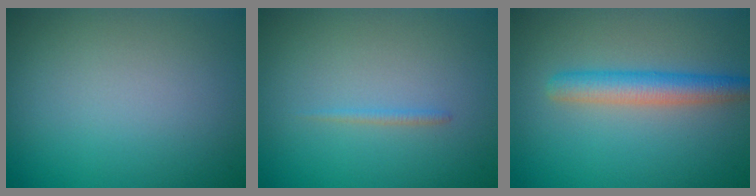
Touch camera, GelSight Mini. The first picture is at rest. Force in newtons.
{"total": 0.6, "press": 0.6, "slide": 0.0}
{"total": 3.5, "press": 3.5, "slide": 0.1}